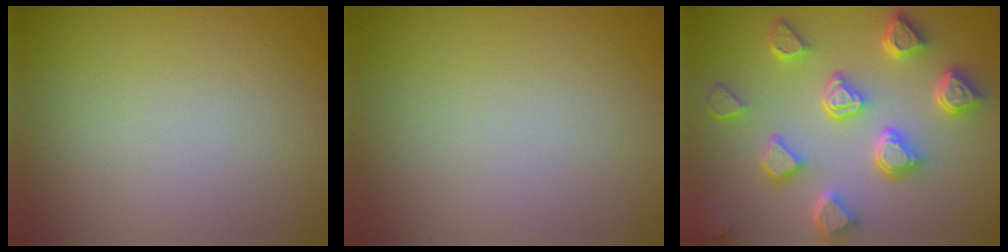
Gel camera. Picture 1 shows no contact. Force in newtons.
{"total": 0.0}
{"total": 7.0, "press": 5.6, "slide": 4.1}